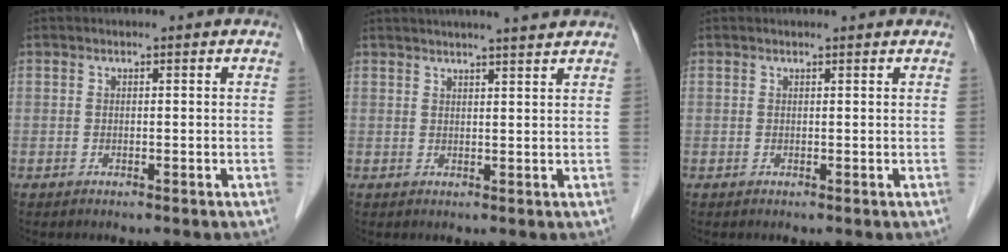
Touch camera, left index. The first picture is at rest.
{"total": 8.9, "force": [8.0, -0.1, 3.8], "torque": [-0.057, 0.019, 0.096]}
{"total": 1.5, "force": [1.4, 0.0, 0.1], "torque": [-0.011, 0.004, 0.017]}